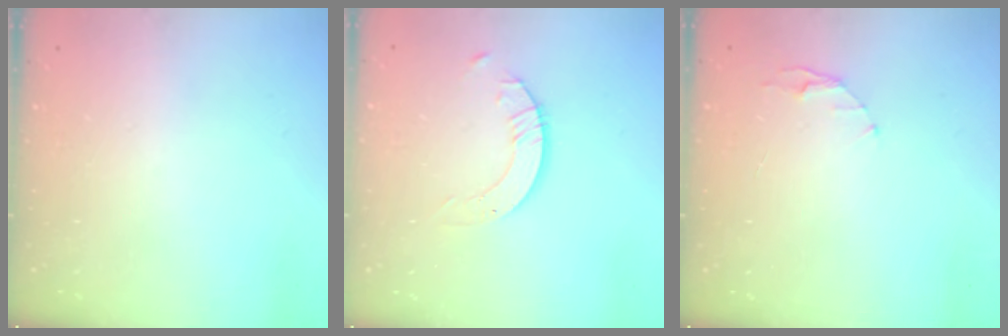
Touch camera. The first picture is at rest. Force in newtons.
{"total": 2.7, "press": 2.7, "slide": 0.2}
{"total": 3.2, "press": 3.2, "slide": 0.4}